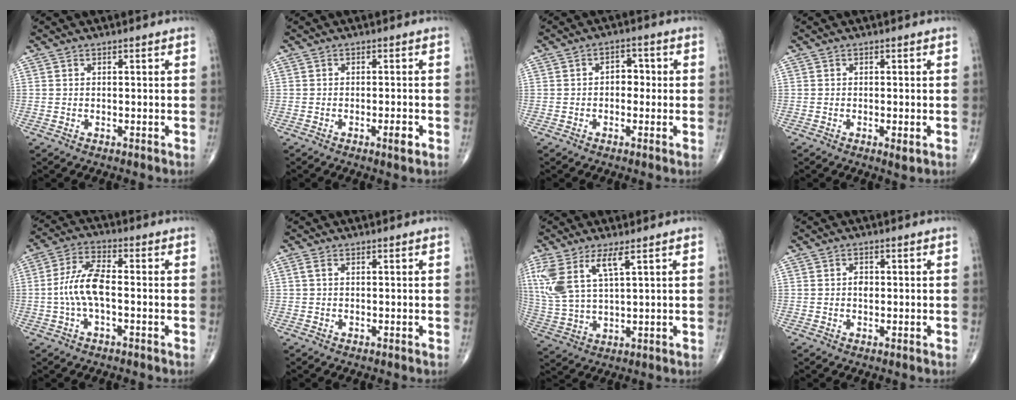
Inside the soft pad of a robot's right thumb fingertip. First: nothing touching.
{"total": 2.3, "force": [-1.0, 0.4, 2.0], "torque": [-0.033, -0.003, -0.018]}
{"total": 3.6, "force": [-0.2, 2.6, 2.5], "torque": [-0.015, 0.015, -0.010]}
{"total": 1.6, "force": [-0.5, 0.4, 1.5], "torque": [-0.027, -0.007, -0.008]}
{"total": 8.1, "force": [-1.1, 3.2, 7.4], "torque": [-0.164, 0.024, -0.027]}
{"total": 0.9, "force": [0.2, 0.4, 0.8], "torque": [-0.025, 0.006, 0.004]}
{"total": 10.9, "force": [5.1, 3.6, 9.0], "torque": [-0.218, -0.014, 0.113]}
{"total": 1.5, "force": [0.0, 1.0, 1.1], "torque": [-0.015, 0.002, -0.001]}